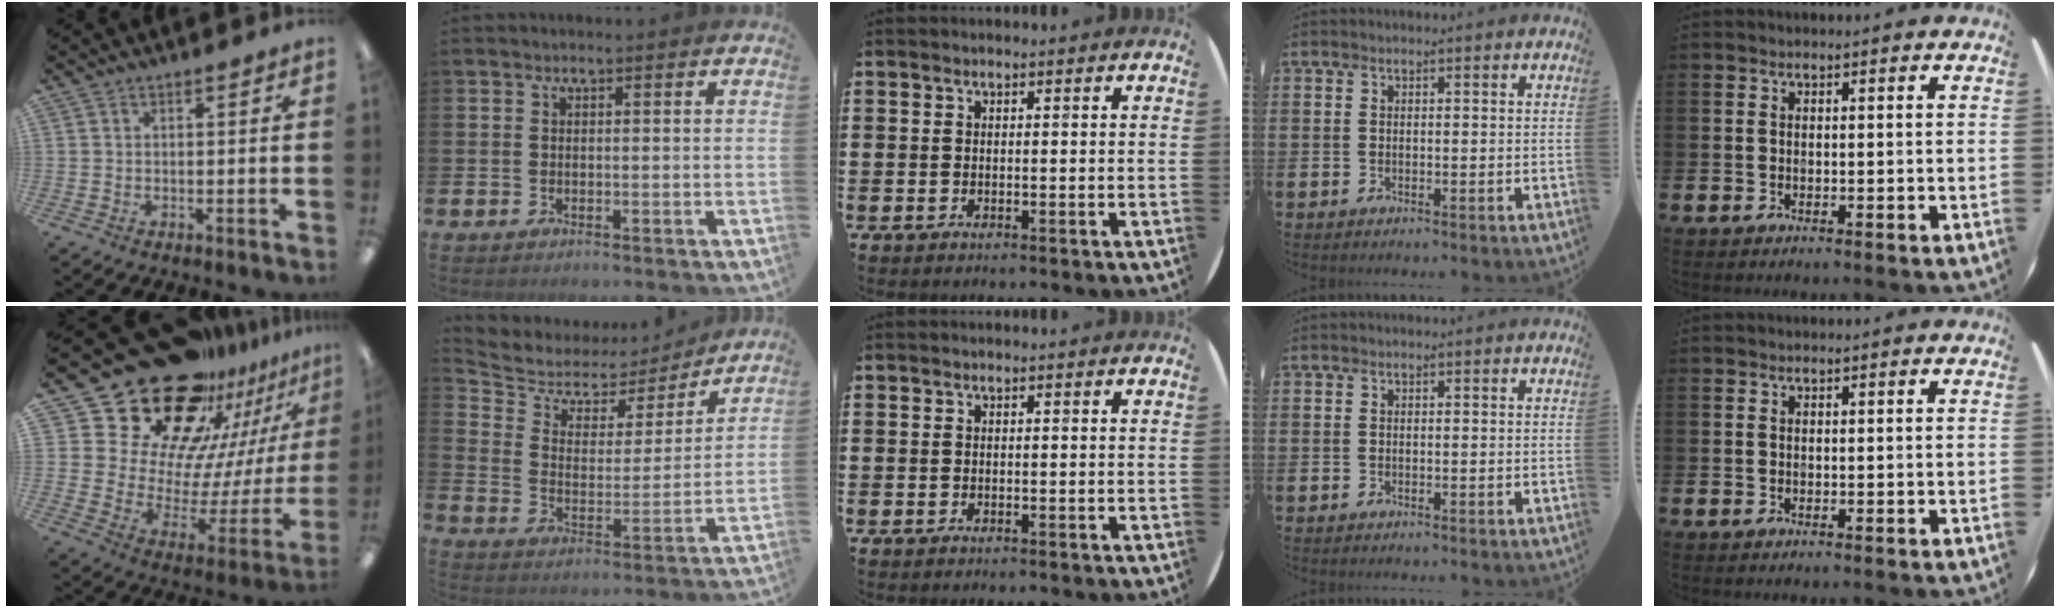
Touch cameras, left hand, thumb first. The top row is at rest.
{"thumb": {"total": 31.8, "force": [23.3, 16.6, 13.9], "torque": [-0.236, -0.186, 0.441]}, "index": {"total": 5.4, "force": [4.4, 2.9, 1.4], "torque": [-0.058, -0.033, 0.066]}}